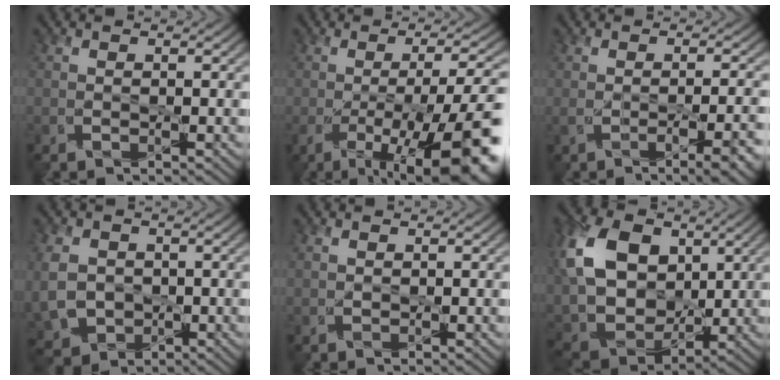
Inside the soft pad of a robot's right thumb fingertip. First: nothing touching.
{"total": 14.6, "force": [-5.9, 4.4, 12.6], "torque": [-0.174, -0.013, -0.080]}
{"total": 5.4, "force": [-2.5, 1.7, 4.5], "torque": [-0.051, -0.009, -0.027]}
{"total": 6.4, "force": [0.1, 5.5, 3.2], "torque": [-0.099, -0.012, -0.002]}
{"total": 0.7, "force": [0.6, 0.3, -0.3], "torque": [0.008, 0.001, 0.014]}
{"total": 14.5, "force": [4.1, 10.5, 9.0], "torque": [-0.227, 0.015, 0.083]}